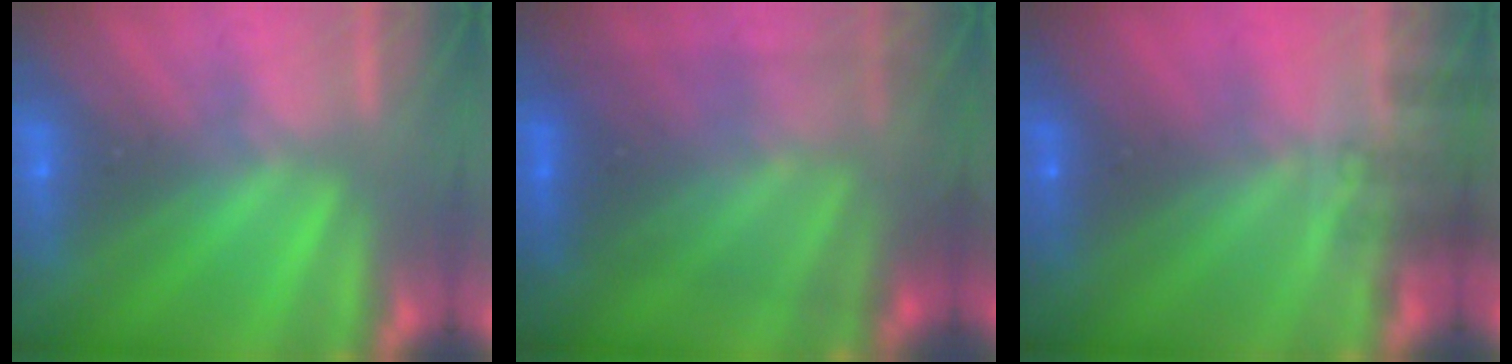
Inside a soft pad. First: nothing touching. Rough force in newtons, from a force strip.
{"total": 5.8}
{"total": 7.4}